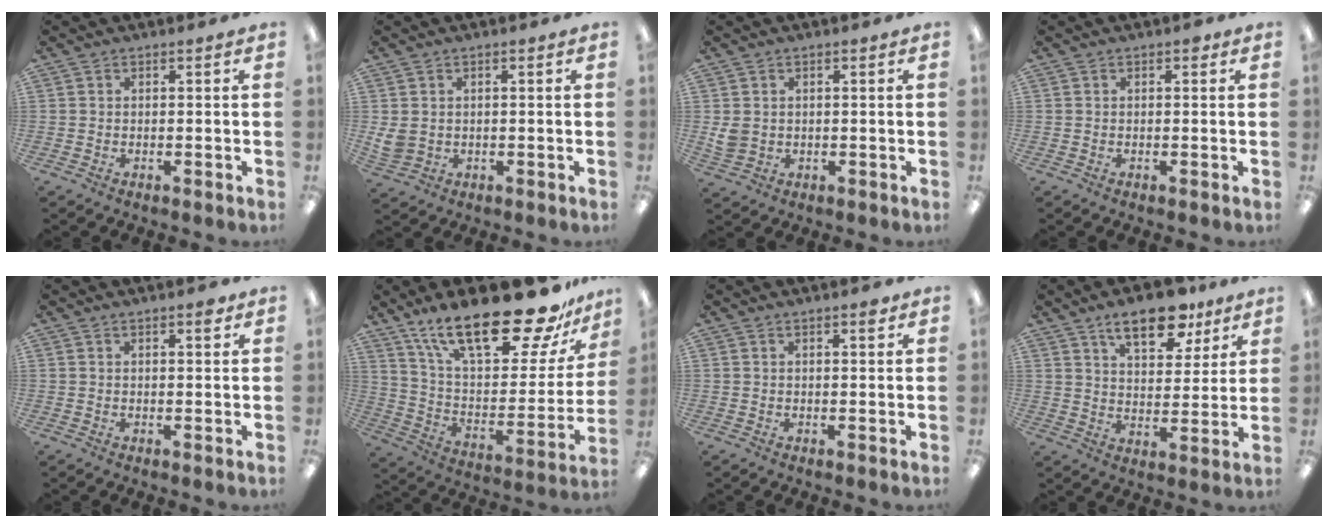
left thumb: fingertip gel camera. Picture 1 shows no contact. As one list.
[{"total": 3.7, "force": [1.0, 3.1, 1.7], "torque": [-0.033, -0.002, 0.018]}, {"total": 3.4, "force": [0.8, 2.9, 1.6], "torque": [-0.023, 0.002, 0.016]}, {"total": 0.8, "force": [0.4, 0.4, 0.5], "torque": [-0.003, 0.001, 0.005]}, {"total": 2.3, "force": [1.7, 0.6, 1.5], "torque": [-0.014, -0.005, 0.026]}, {"total": 27.3, "force": [19.4, 8.7, 17.1], "torque": [-0.276, -0.128, 0.327]}, {"total": 1.6, "force": [1.2, 0.5, 0.9], "torque": [-0.010, -0.003, 0.020]}, {"total": 13.5, "force": [9.2, 6.2, 7.7], "torque": [-0.100, -0.041, 0.156]}]